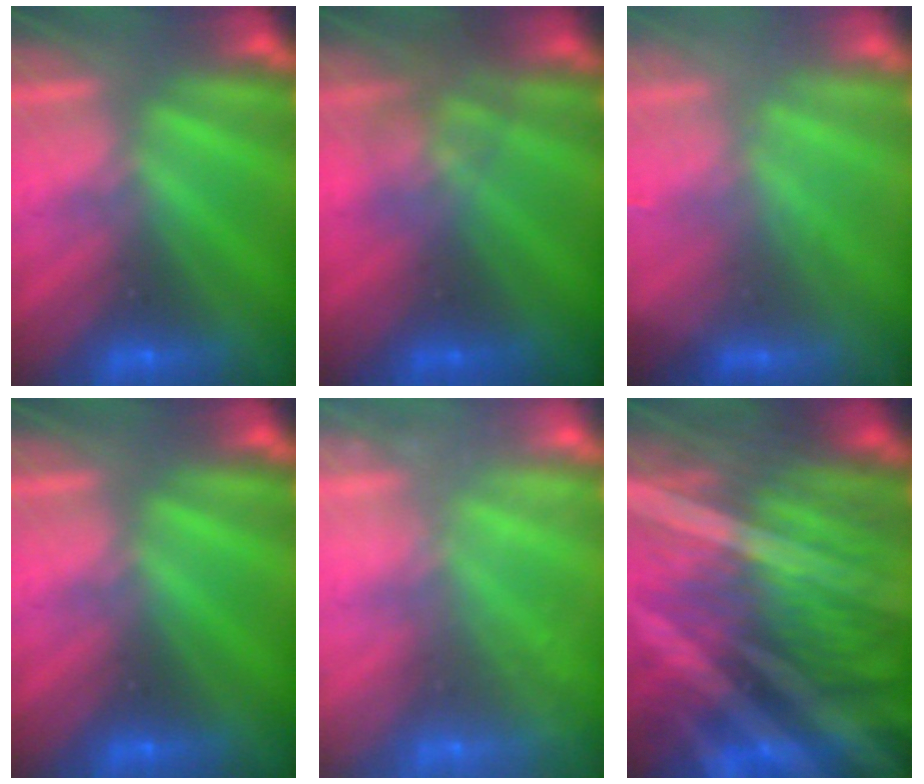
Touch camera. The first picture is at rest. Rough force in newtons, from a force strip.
{"total": 2.5}
{"total": 2.7}
{"total": 0.0}
{"total": 2.4}
{"total": 9.3}